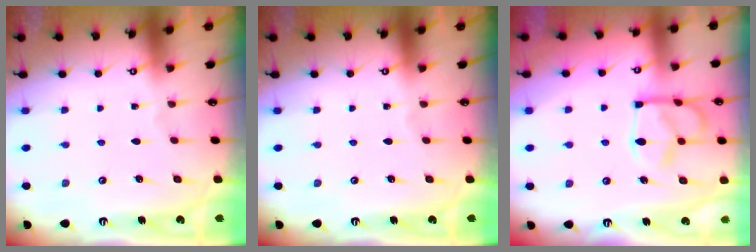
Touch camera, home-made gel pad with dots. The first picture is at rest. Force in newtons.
{"total": 0.0}
{"total": 11.4, "press": 11.3, "slide": 1.1}